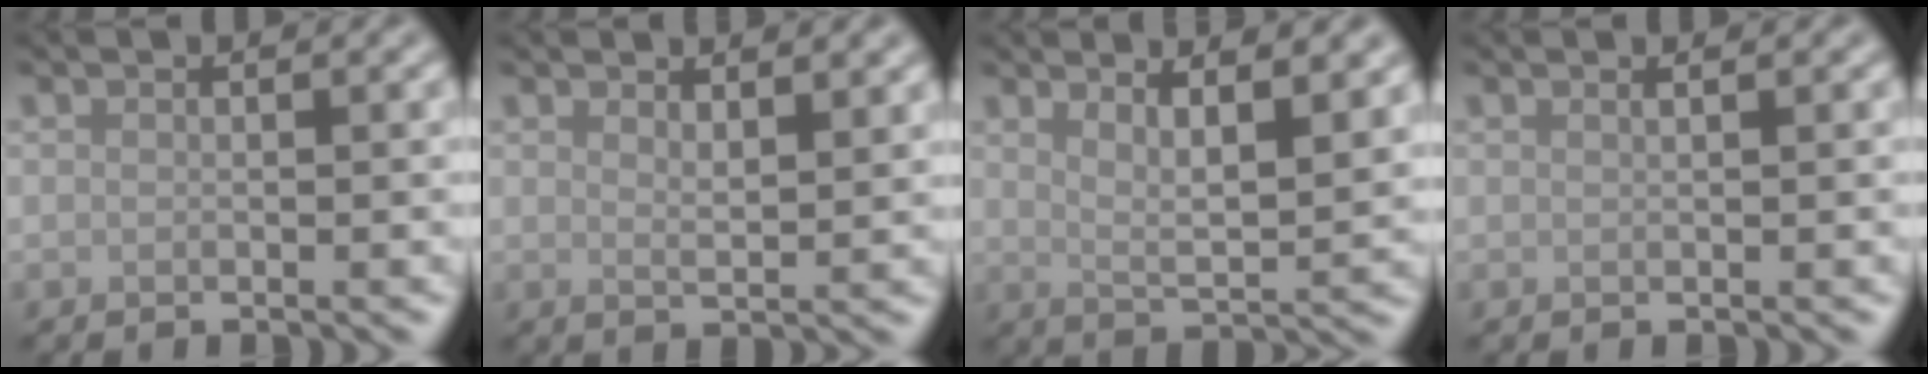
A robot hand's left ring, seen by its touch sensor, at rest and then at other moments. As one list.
[{"total": 2.1, "force": [1.6, 0.5, 1.3], "torque": [-0.017, -0.004, 0.027]}, {"total": 5.4, "force": [3.0, 1.5, 4.3], "torque": [-0.062, -0.005, 0.053]}, {"total": 0.9, "force": [0.6, 0.4, 0.6], "torque": [-0.002, -0.001, 0.000]}]